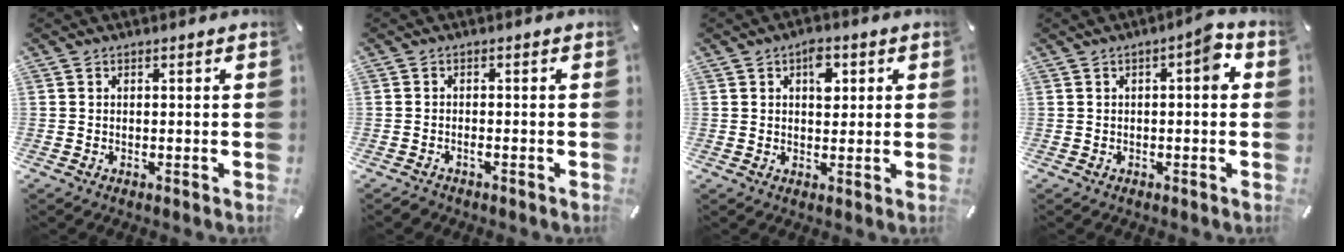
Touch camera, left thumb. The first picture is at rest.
{"total": 1.3, "force": [-1.0, 0.5, 0.6], "torque": [-0.015, 0.002, -0.021]}
{"total": 5.1, "force": [1.7, 3.3, 3.5], "torque": [-0.035, -0.007, 0.021]}
{"total": 5.6, "force": [0.5, 1.8, 5.3], "torque": [-0.067, 0.003, -0.001]}